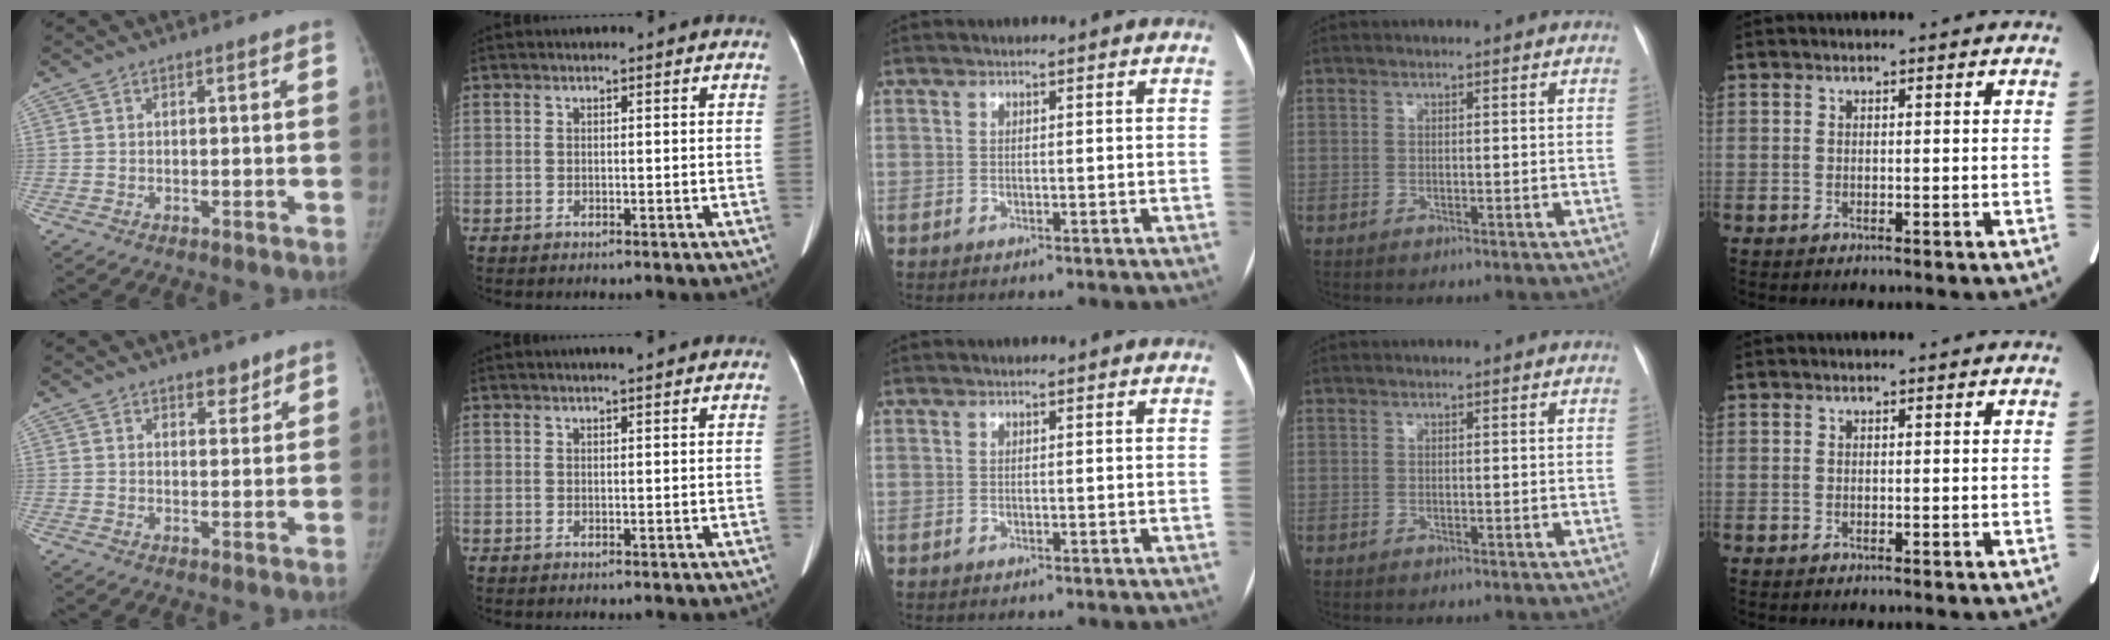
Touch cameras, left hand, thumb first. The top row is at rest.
{"thumb": {"total": 3.1, "force": [2.3, 1.5, 1.3], "torque": [-0.001, -0.015, 0.034]}, "index": {"total": 1.9, "force": [1.5, 0.0, 1.1], "torque": [-0.009, 0.013, 0.012]}}